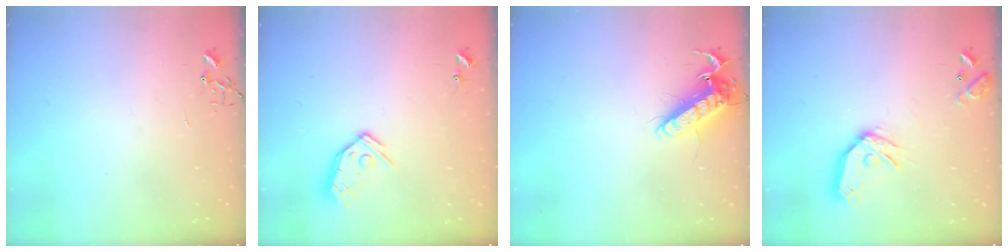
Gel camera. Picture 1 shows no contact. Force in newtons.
{"total": 9.9, "press": 9.9, "slide": 0.8}
{"total": 12.3, "press": 12.1, "slide": 1.8}
{"total": 14.0, "press": 13.8, "slide": 1.9}